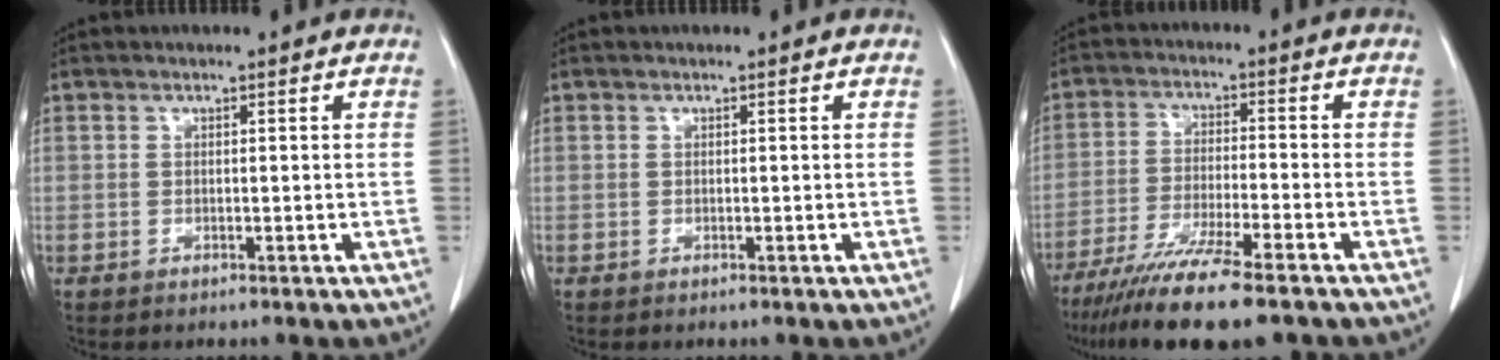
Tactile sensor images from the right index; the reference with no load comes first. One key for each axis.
{"total": 0.0}
{"total": 13.1, "fx": -10.0, "fy": 0.3, "fz": 8.5, "tx": -0.149, "ty": -0.037, "tz": -0.166}